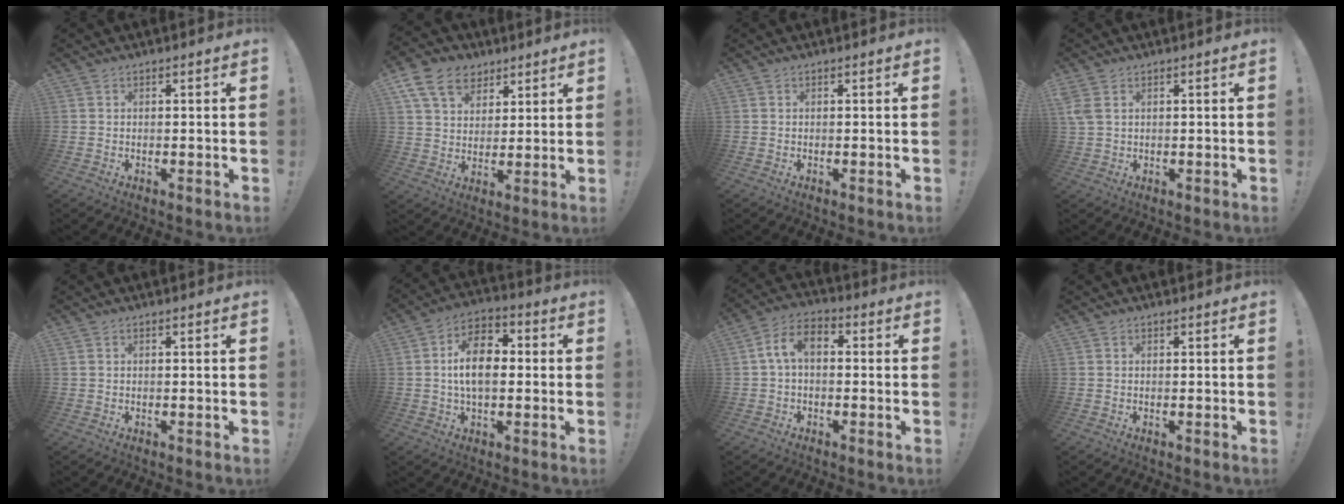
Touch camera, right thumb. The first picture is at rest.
{"total": 13.3, "force": [7.1, 9.6, 5.9], "torque": [-0.091, -0.035, 0.139]}
{"total": 0.0}
{"total": 3.5, "force": [1.7, 2.0, 2.3], "torque": [-0.041, -0.003, 0.033]}
{"total": 0.0}
{"total": 12.3, "force": [0.0, 7.5, 9.7], "torque": [-0.172, 0.012, 0.001]}
{"total": 7.3, "force": [0.6, 4.3, 5.9], "torque": [-0.112, 0.006, 0.014]}
{"total": 0.0}